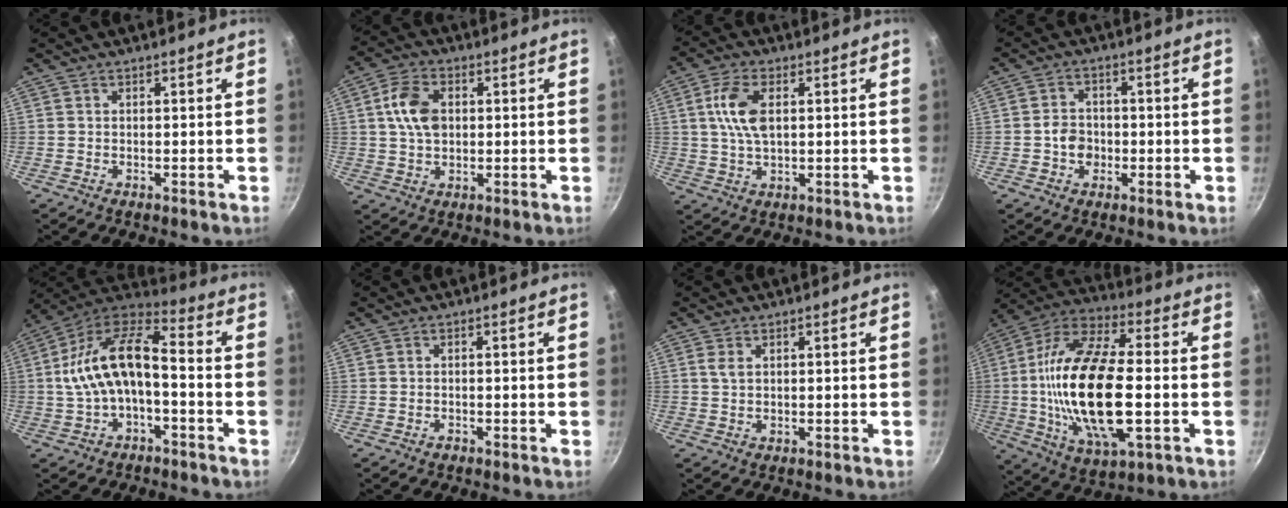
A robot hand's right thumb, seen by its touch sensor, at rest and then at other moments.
{"total": 8.5, "force": [1.4, 5.6, 6.2], "torque": [-0.113, 0.007, 0.027]}
{"total": 8.5, "force": [1.8, 4.4, 7.0], "torque": [-0.147, 0.003, 0.035]}
{"total": 4.7, "force": [-0.9, 3.8, 2.6], "torque": [-0.024, 0.011, -0.020]}
{"total": 15.4, "force": [-1.4, 7.6, 13.3], "torque": [-0.242, 0.054, -0.033]}
{"total": 0.8, "force": [-0.6, 0.4, 0.3], "torque": [-0.003, 0.001, -0.011]}
{"total": 1.6, "force": [0.6, 0.8, 1.2], "torque": [-0.027, 0.000, 0.016]}
{"total": 25.8, "force": [-2.2, 10.9, 23.2], "torque": [-0.460, 0.010, -0.034]}